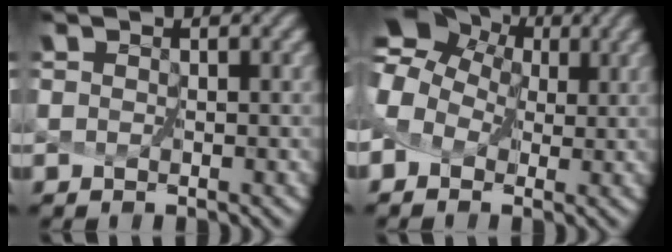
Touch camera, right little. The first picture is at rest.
{"total": 7.9, "force": [2.7, 6.0, 4.4], "torque": [-0.105, 0.035, 0.030]}